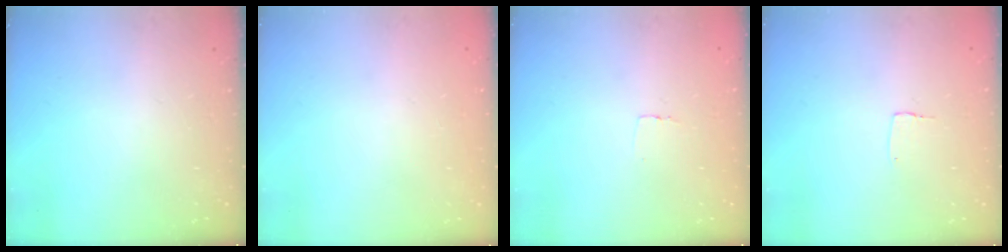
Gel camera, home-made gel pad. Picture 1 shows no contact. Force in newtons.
{"total": 0.0}
{"total": 2.3, "press": 2.3, "slide": 0.1}
{"total": 3.3, "press": 3.3, "slide": 0.1}